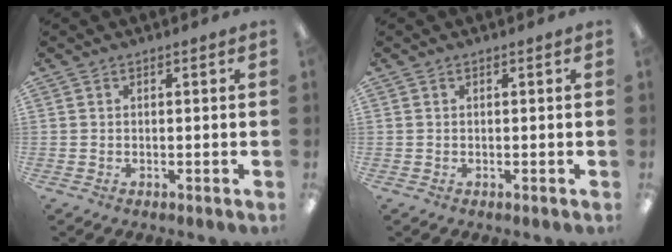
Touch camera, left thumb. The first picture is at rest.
{"total": 0.0}